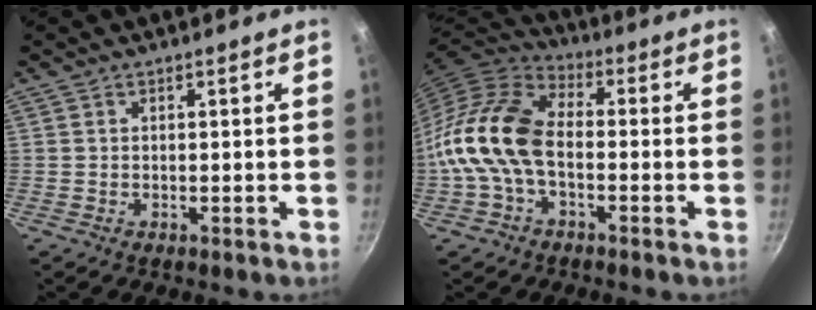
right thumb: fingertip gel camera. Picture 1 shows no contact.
{"total": 13.3, "force": [-2.5, 8.1, 10.2], "torque": [-0.189, 0.038, -0.068]}